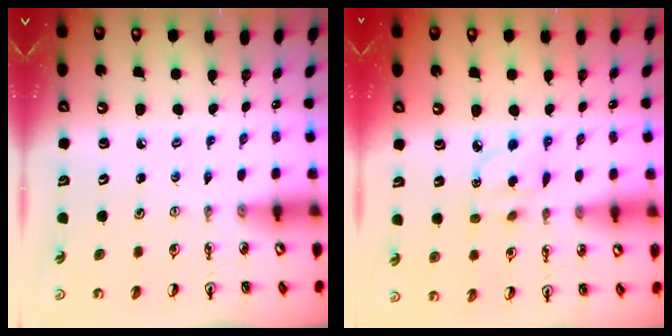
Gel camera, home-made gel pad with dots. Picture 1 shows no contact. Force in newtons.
{"total": 3.7, "press": 3.7, "slide": 0.3}